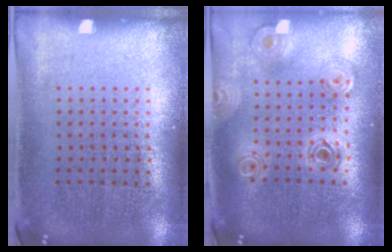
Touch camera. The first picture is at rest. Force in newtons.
{"total": 1.0, "press": 0.9, "slide": 0.2}